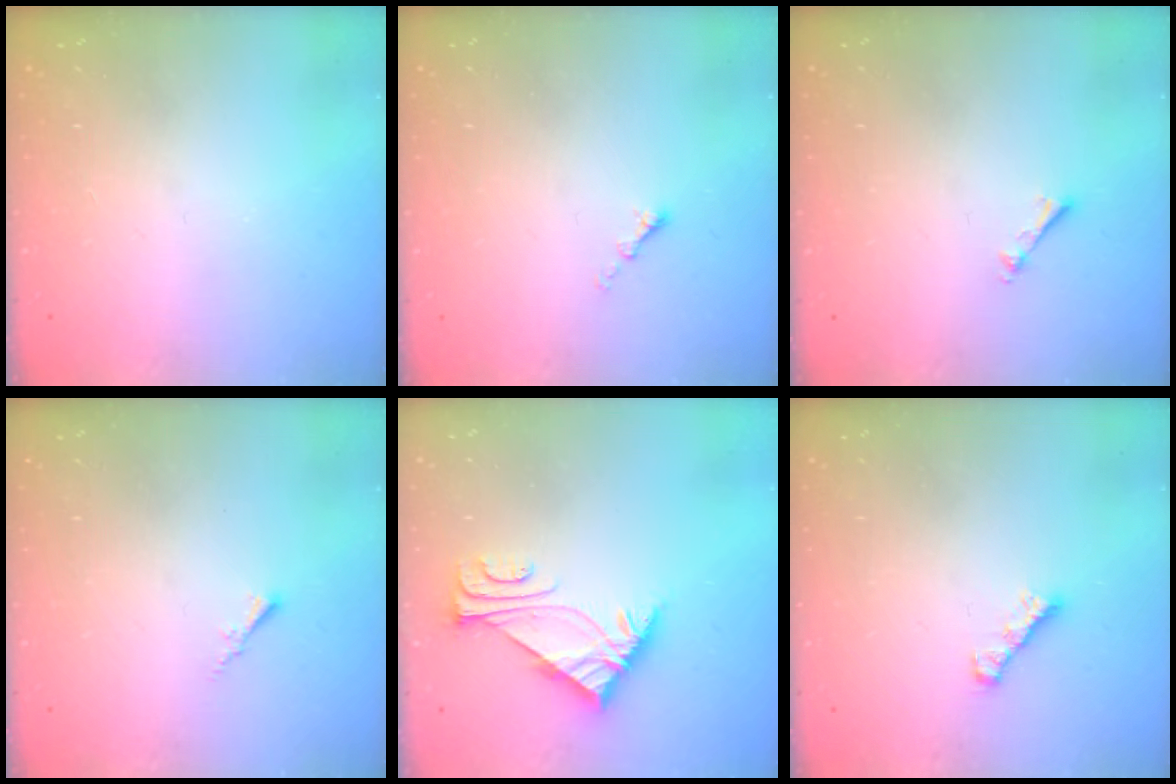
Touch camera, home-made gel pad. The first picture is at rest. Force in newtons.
{"total": 1.1, "press": 1.0, "slide": 0.5}
{"total": 1.0, "press": 1.0, "slide": 0.2}
{"total": 0.5, "press": 0.4, "slide": 0.3}
{"total": 6.0, "press": 5.9, "slide": 0.8}
{"total": 1.9, "press": 1.8, "slide": 0.6}